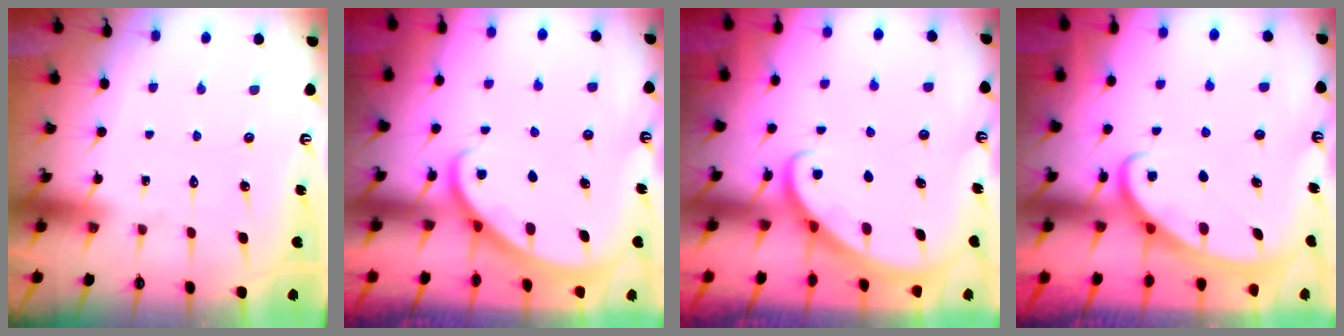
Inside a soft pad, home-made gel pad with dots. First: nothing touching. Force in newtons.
{"total": 1.9, "press": 1.9, "slide": 0.2}
{"total": 2.7, "press": 2.7, "slide": 0.2}
{"total": 2.5, "press": 2.5, "slide": 0.3}